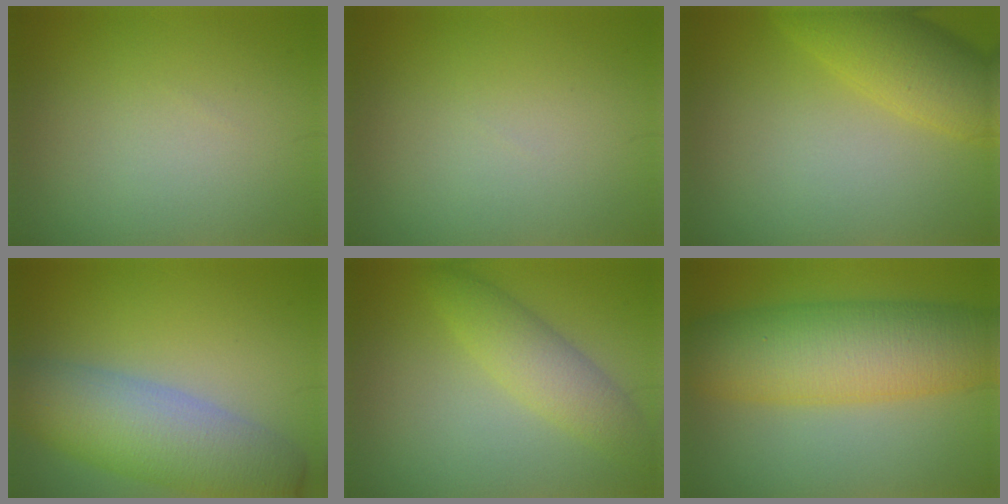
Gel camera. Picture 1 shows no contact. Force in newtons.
{"total": 0.0}
{"total": 5.8, "press": 5.8, "slide": 0.2}
{"total": 8.2, "press": 8.2, "slide": 0.6}
{"total": 3.7, "press": 3.7, "slide": 0.2}
{"total": 10.1, "press": 10.1, "slide": 0.1}